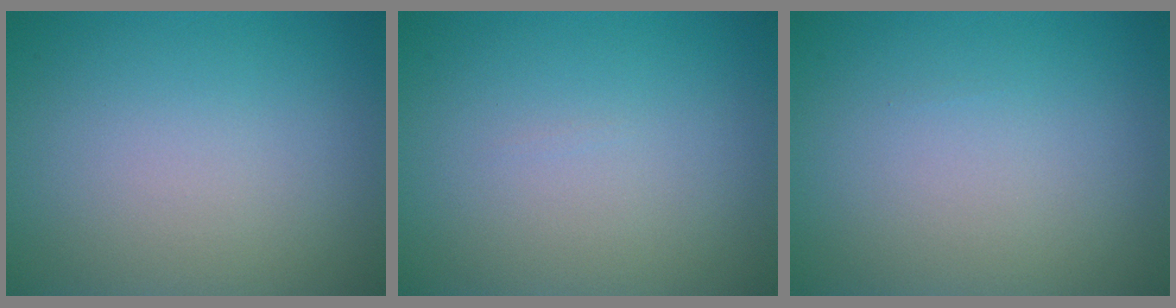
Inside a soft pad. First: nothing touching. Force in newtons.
{"total": 0.0}
{"total": 0.0}